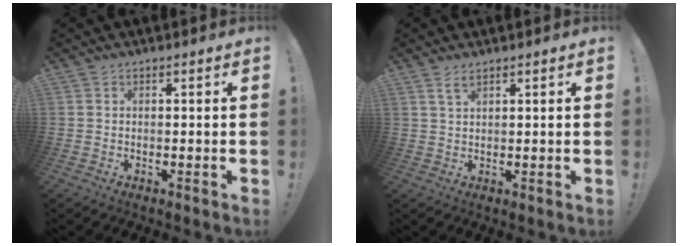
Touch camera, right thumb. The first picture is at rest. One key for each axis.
{"total": 2.6, "fx": 1.7, "fy": 0.4, "fz": 1.9, "tx": -0.039, "ty": -0.004, "tz": 0.030}